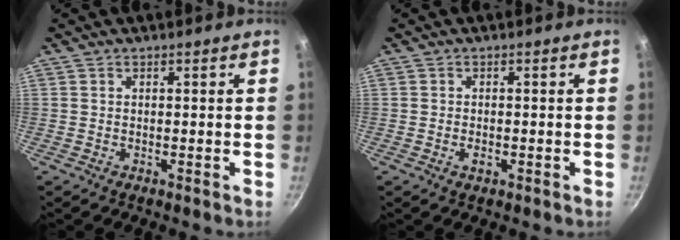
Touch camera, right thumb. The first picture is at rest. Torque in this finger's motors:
{"motor_torque": [-0.28, 0.09, -0.11, 0.00, 0.04]}